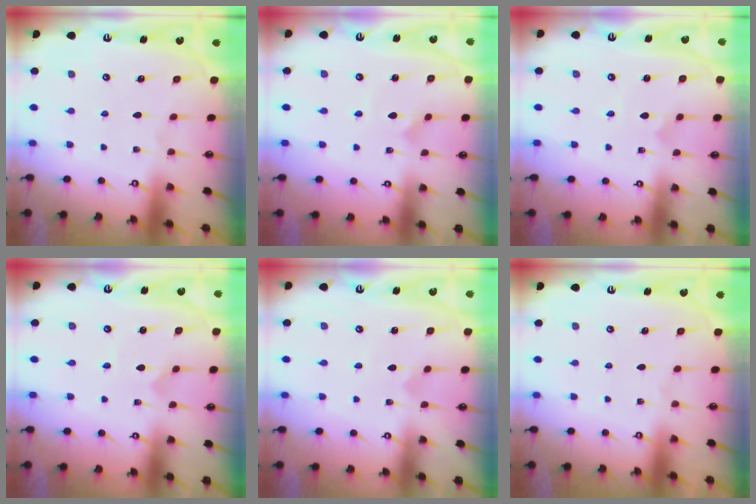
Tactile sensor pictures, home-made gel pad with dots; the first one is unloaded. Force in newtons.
{"total": 1.5, "press": 1.5, "slide": 0.1}
{"total": 0.8, "press": 0.8, "slide": 0.0}
{"total": 1.2, "press": 1.2, "slide": 0.1}
{"total": 0.6, "press": 0.6, "slide": 0.0}
{"total": 0.0}